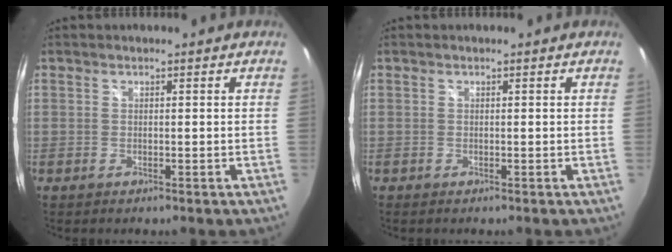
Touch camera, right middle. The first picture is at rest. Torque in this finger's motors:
{"motor_torque": [-0.06, 0.06, 0.00, 0.00]}